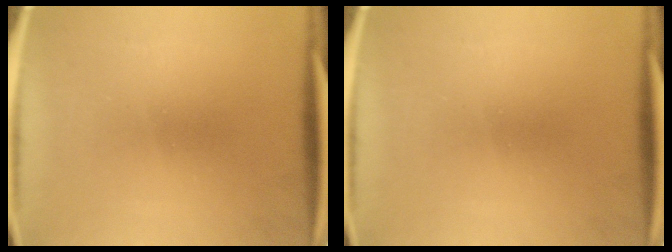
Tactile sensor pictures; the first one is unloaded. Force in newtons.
{"total": 0.0}